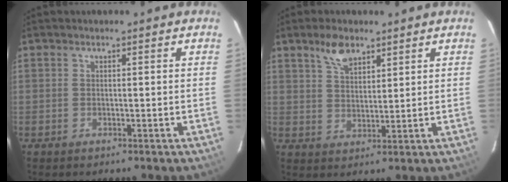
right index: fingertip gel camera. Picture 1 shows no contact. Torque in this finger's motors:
{"motor_torque": [0.33, 0.31, 0.09, 0.04]}